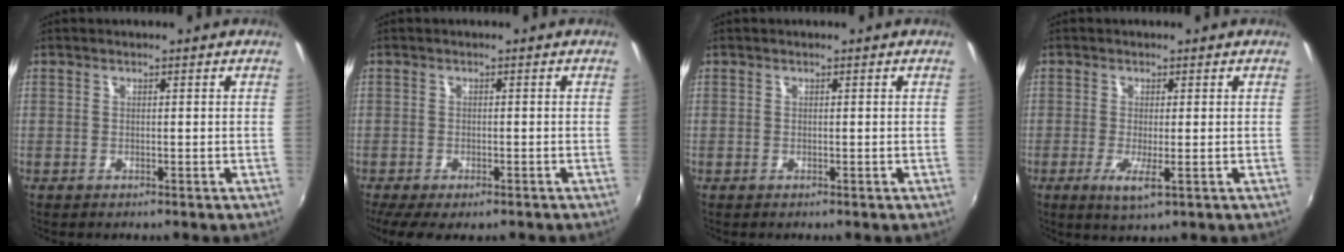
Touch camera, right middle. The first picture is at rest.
{"total": 6.9, "force": [-4.7, 2.7, 4.2], "torque": [-0.102, -0.032, -0.081]}
{"total": 0.0}
{"total": 3.9, "force": [-1.2, 0.4, 3.7], "torque": [-0.078, -0.015, -0.024]}